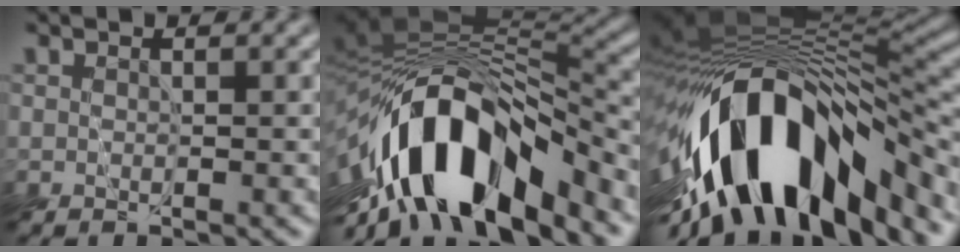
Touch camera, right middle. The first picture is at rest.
{"total": 12.5, "force": [-6.8, 5.2, 9.1], "torque": [-0.141, 0.004, -0.119]}
{"total": 14.9, "force": [-6.8, 6.5, 11.6], "torque": [-0.191, 0.010, -0.113]}